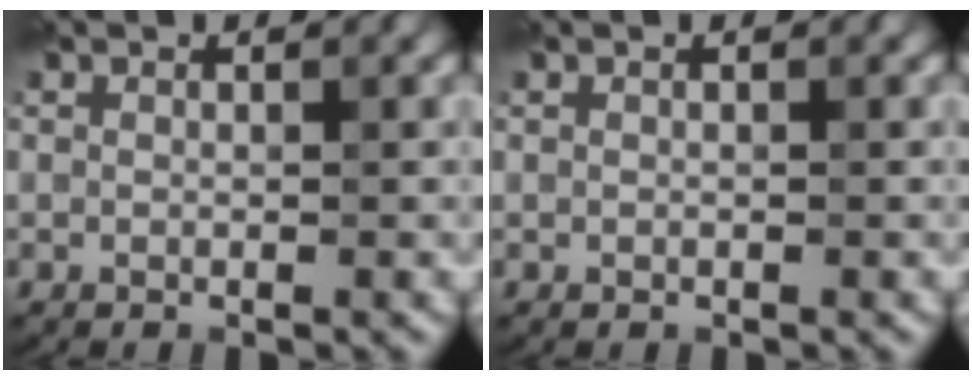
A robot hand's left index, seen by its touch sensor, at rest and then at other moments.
{"total": 0.0}